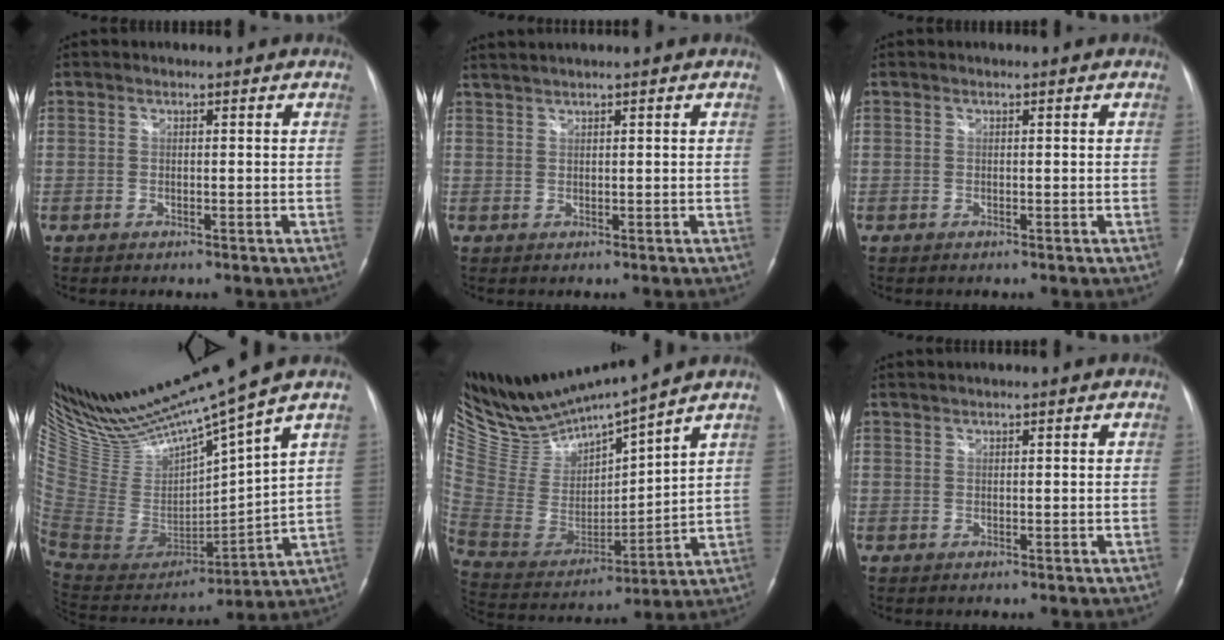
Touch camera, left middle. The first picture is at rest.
{"total": 2.8, "force": [2.4, -0.4, 1.4], "torque": [-0.028, 0.017, 0.049]}
{"total": 0.0}
{"total": 19.4, "force": [16.5, -0.1, 10.0], "torque": [-0.186, -0.034, 0.328]}
{"total": 15.1, "force": [14.5, -0.7, 4.4], "torque": [-0.100, -0.024, 0.297]}
{"total": 1.1, "force": [1.0, -0.2, 0.5], "torque": [-0.010, 0.013, 0.023]}